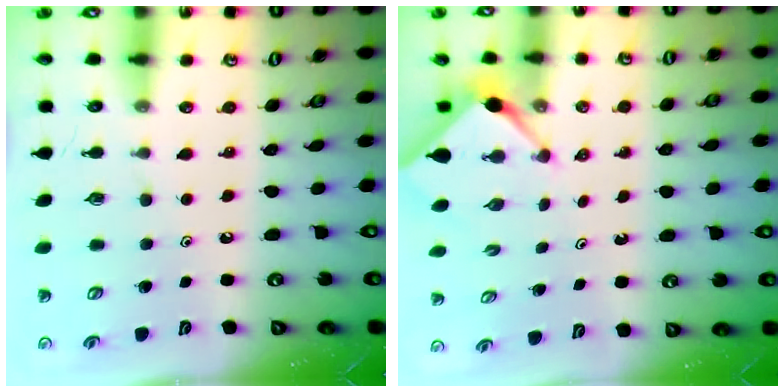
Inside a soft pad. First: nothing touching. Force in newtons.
{"total": 3.2, "press": 3.2, "slide": 0.4}